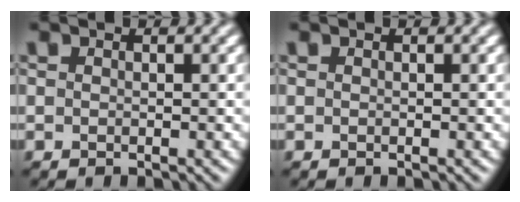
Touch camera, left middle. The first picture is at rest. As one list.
[{"total": 0.0}]